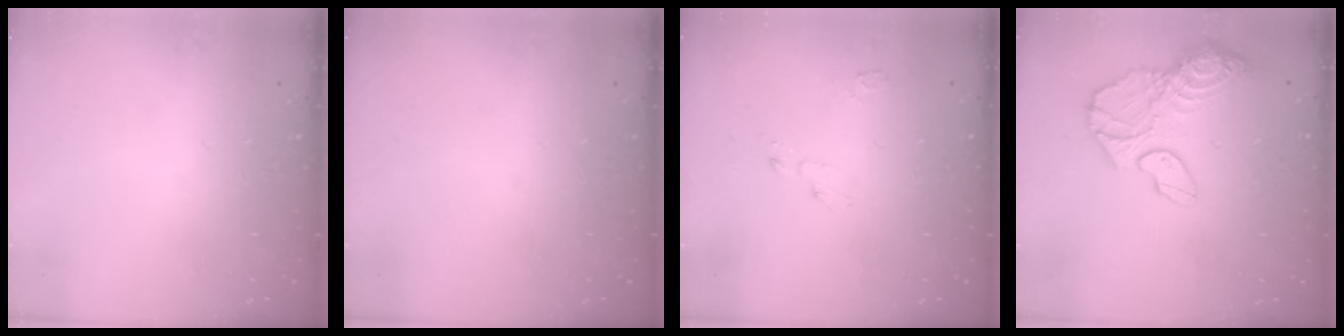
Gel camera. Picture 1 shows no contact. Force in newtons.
{"total": 0.0}
{"total": 2.6, "press": 2.6, "slide": 0.2}
{"total": 13.7, "press": 13.5, "slide": 2.0}